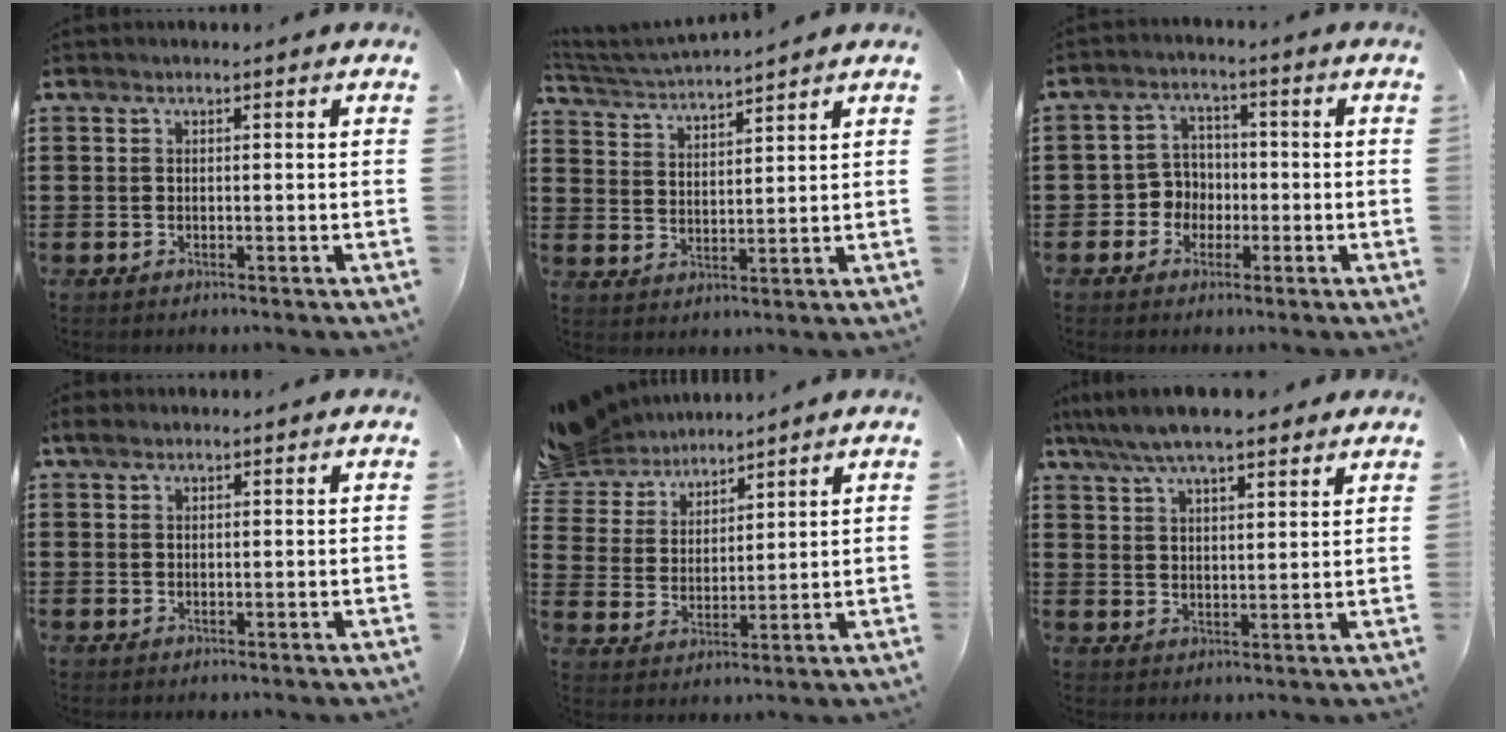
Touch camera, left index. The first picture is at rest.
{"total": 3.7, "force": [3.7, -0.3, 0.6], "torque": [-0.029, -0.020, 0.062]}
{"total": 4.3, "force": [-1.6, 3.8, 1.1], "torque": [-0.034, 0.010, -0.036]}
{"total": 1.5, "force": [1.0, 0.7, 0.8], "torque": [-0.018, 0.004, 0.019]}
{"total": 6.9, "force": [6.5, 2.2, 0.0], "torque": [-0.039, -0.034, 0.123]}
{"total": 6.5, "force": [5.7, 1.3, 2.9], "torque": [-0.075, -0.011, 0.102]}